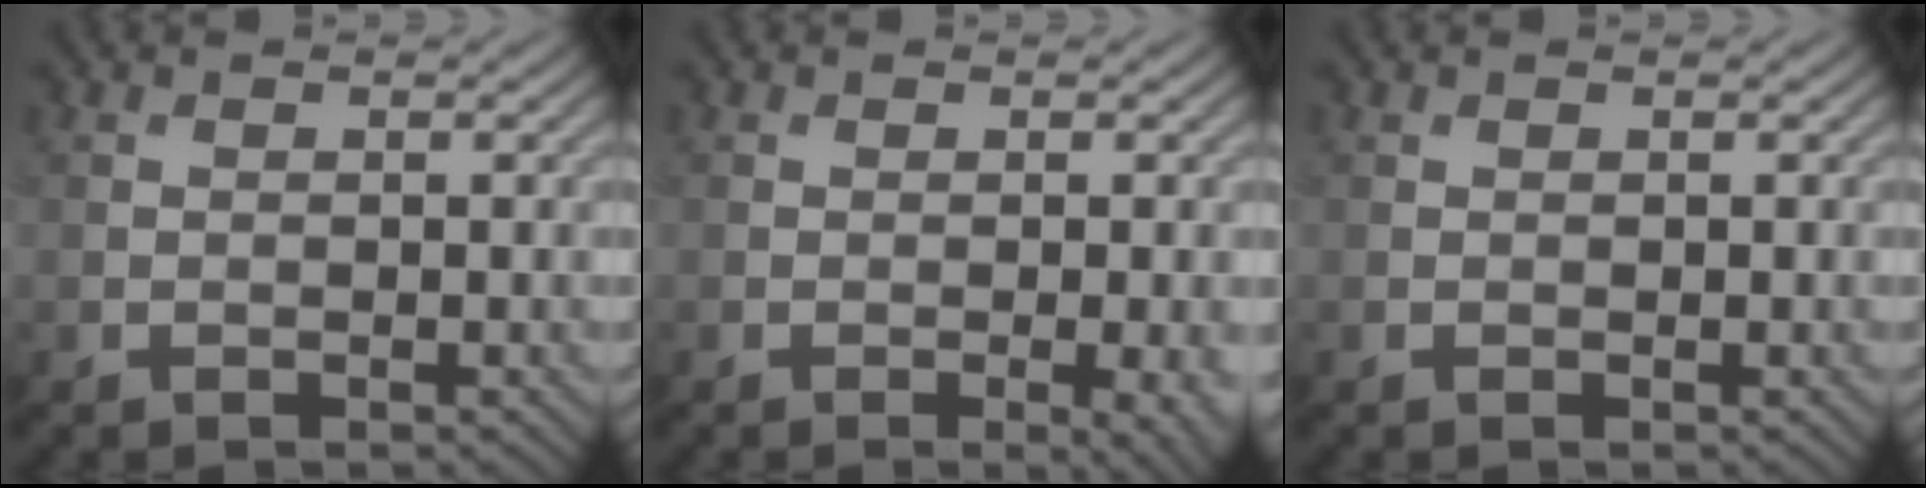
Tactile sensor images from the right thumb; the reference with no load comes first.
{"total": 3.0, "force": [-1.0, 0.8, 2.7], "torque": [-0.039, -0.007, -0.009]}
{"total": 0.0}